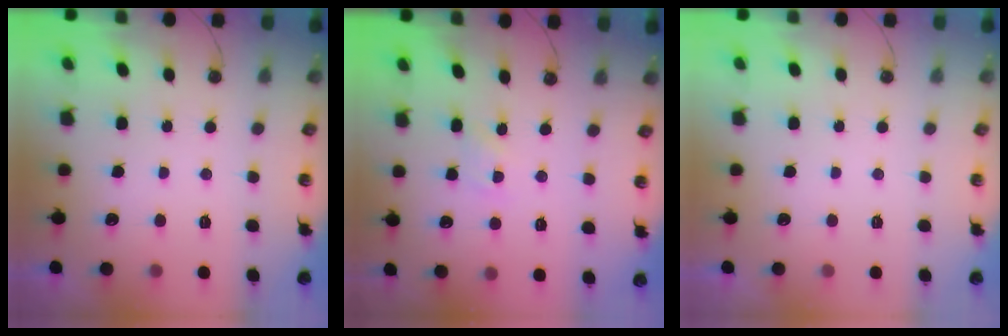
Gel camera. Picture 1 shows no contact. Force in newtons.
{"total": 4.9, "press": 4.9, "slide": 0.6}
{"total": 0.0}